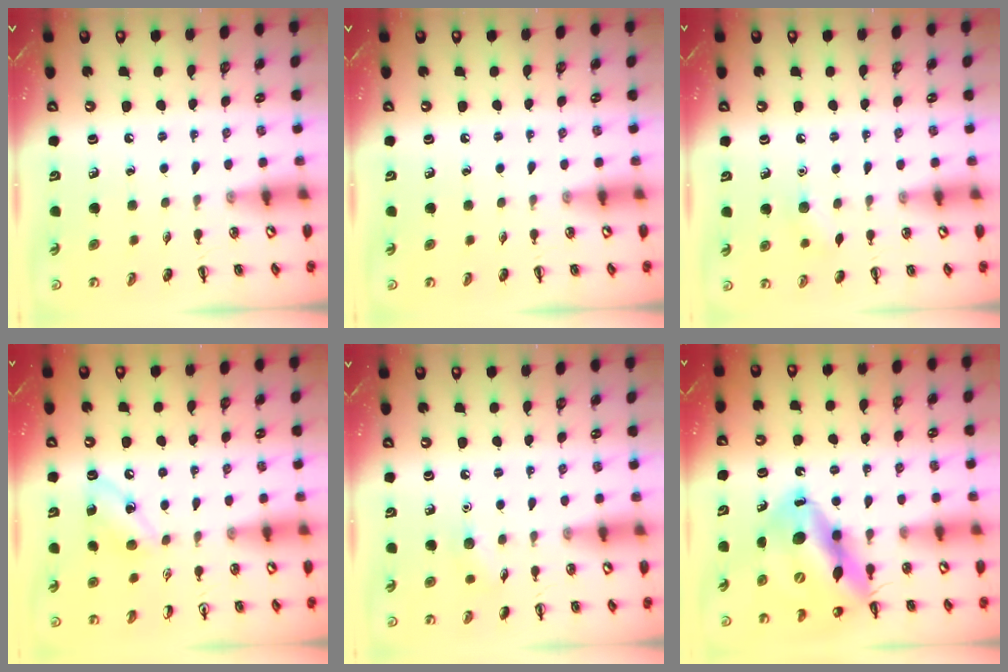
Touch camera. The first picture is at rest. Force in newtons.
{"total": 0.0}
{"total": 6.8, "press": 6.5, "slide": 1.9}
{"total": 6.7, "press": 6.5, "slide": 1.5}
{"total": 5.0, "press": 4.8, "slide": 1.3}
{"total": 17.0, "press": 16.2, "slide": 5.1}